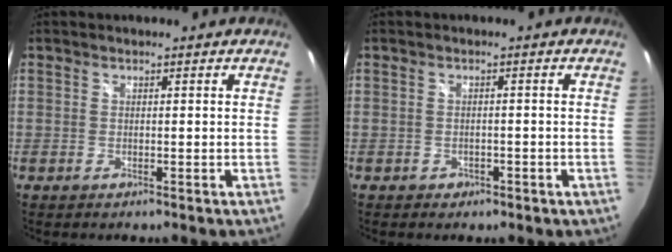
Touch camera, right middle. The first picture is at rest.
{"total": 2.4, "force": [-1.2, 2.0, 0.8], "torque": [-0.016, -0.001, -0.012]}